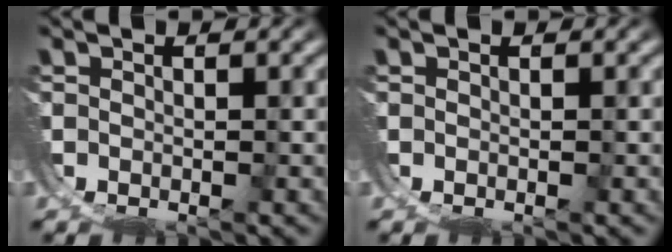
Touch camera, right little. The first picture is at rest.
{"total": 0.0}